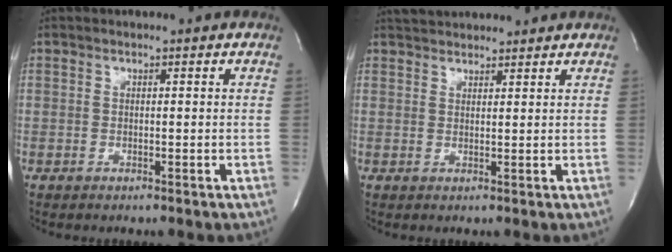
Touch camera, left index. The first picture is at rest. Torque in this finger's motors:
{"motor_torque": [0.07, -0.26, 0.13, 0.10]}